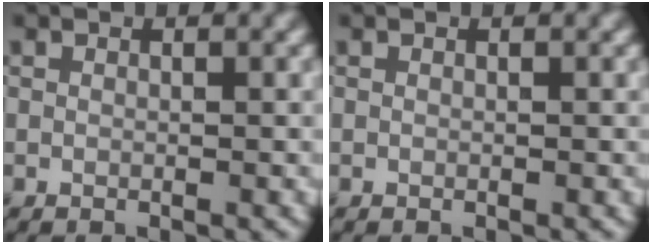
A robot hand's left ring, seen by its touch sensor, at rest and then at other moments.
{"total": 0.0}